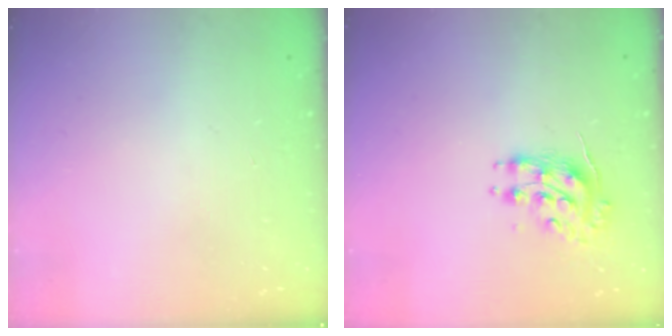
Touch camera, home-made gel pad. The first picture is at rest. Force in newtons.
{"total": 8.6, "press": 8.6, "slide": 0.3}